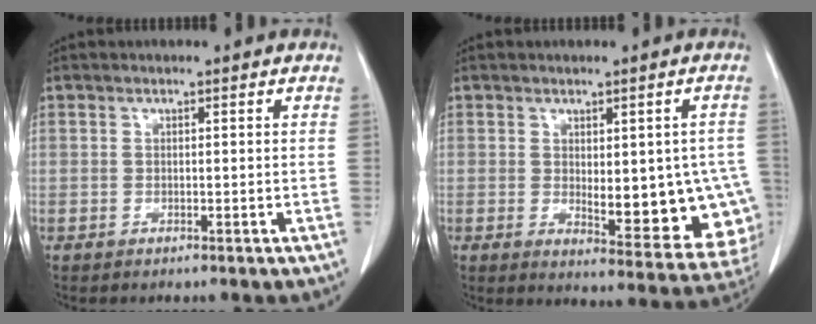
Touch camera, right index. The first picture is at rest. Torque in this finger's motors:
{"motor_torque": [0.34, -0.08, 0.27, 0.07]}